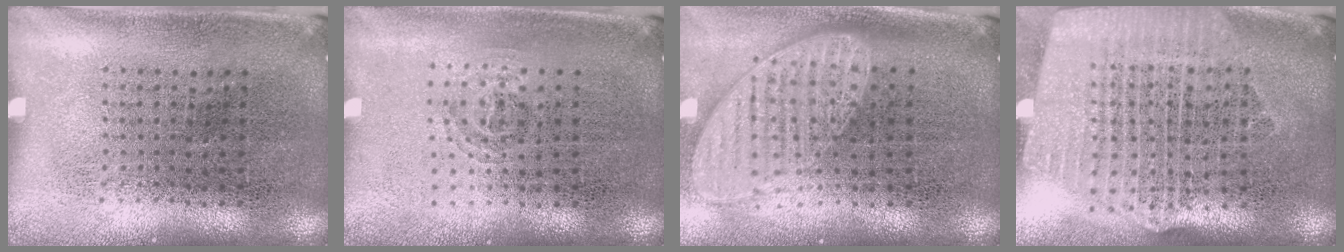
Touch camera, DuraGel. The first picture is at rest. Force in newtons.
{"total": 0.9, "press": 0.6, "slide": 0.7}
{"total": 1.8, "press": 1.5, "slide": 1.1}
{"total": 2.6, "press": 2.2, "slide": 1.3}